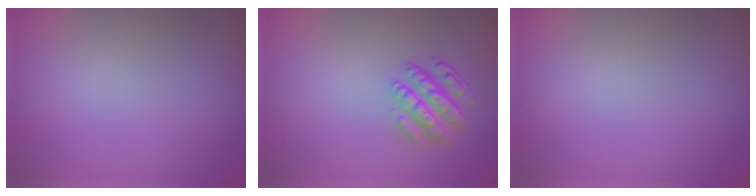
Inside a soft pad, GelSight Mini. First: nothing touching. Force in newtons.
{"total": 4.3, "press": 3.3, "slide": 2.7}
{"total": 0.0}